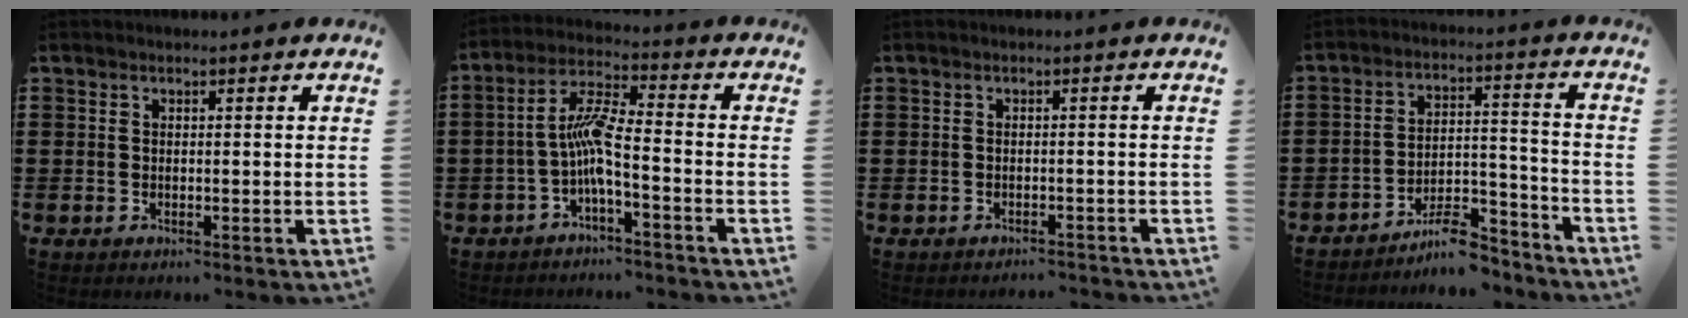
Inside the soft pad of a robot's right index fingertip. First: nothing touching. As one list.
[{"total": 6.4, "force": [-1.9, 0.7, 6.1], "torque": [-0.131, -0.003, -0.043]}, {"total": 1.1, "force": [-1.1, 0.1, 0.1], "torque": [-0.006, 0.001, -0.024]}, {"total": 8.5, "force": [-7.4, 2.2, 3.6], "torque": [-0.045, 0.033, -0.135]}]